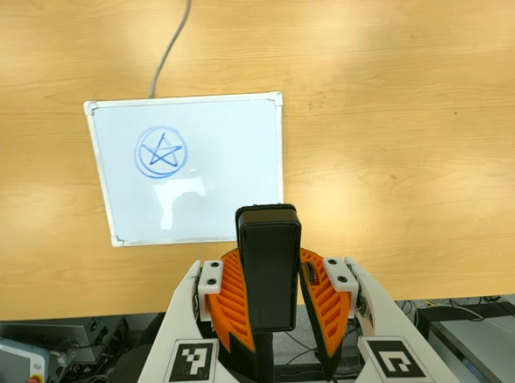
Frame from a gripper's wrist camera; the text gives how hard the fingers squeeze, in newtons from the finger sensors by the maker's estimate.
{"total": 10.5, "left": 9.3, "right": 11.8}